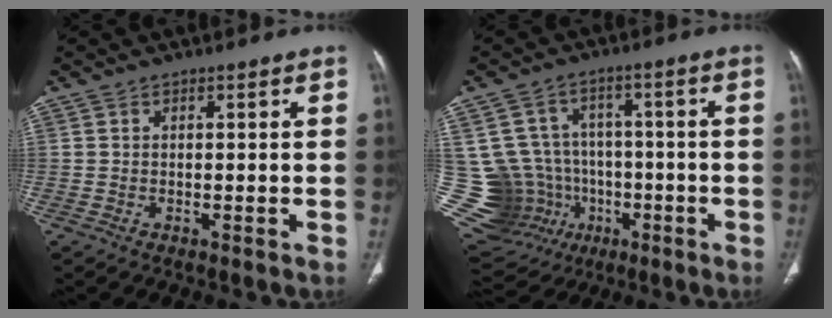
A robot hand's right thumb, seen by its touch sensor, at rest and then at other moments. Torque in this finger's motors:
{"motor_torque": [-0.20, -0.06, 0.25, -0.17, -0.25]}